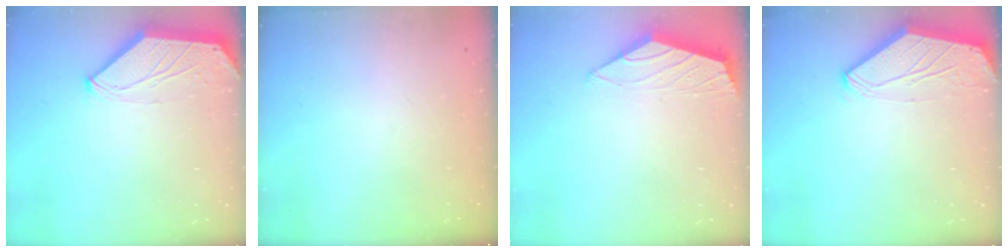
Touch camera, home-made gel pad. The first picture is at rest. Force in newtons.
{"total": 0.0}
{"total": 1.6, "press": 1.5, "slide": 0.4}
{"total": 0.0}